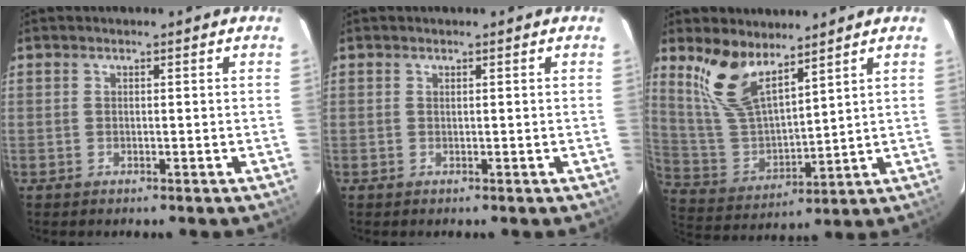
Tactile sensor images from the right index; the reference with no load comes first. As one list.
[{"total": 0.0}, {"total": 11.9, "force": [8.3, 4.6, 7.2], "torque": [-0.151, 0.001, 0.182]}]